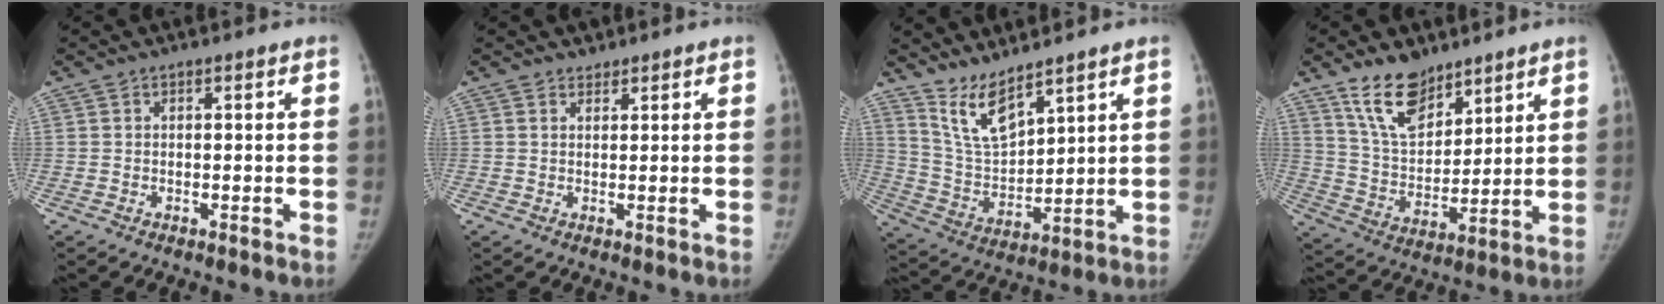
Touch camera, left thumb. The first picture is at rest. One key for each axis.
{"total": 1.3, "fx": 1.1, "fy": 0.8, "fz": -0.1, "tx": 0.013, "ty": -0.007, "tz": 0.011}
{"total": 8.7, "fx": 7.2, "fy": 1.9, "fz": 4.5, "tx": -0.082, "ty": -0.061, "tz": 0.161}
{"total": 12.4, "fx": 9.0, "fy": 6.2, "fz": 5.9, "tx": -0.078, "ty": -0.057, "tz": 0.179}